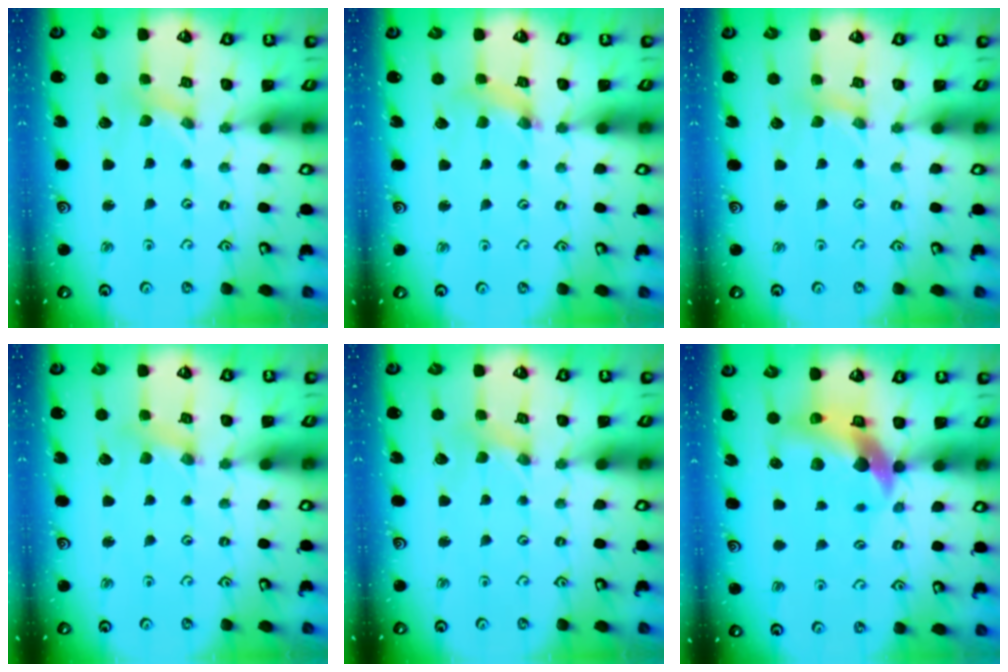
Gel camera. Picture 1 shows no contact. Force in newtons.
{"total": 2.8, "press": 2.8, "slide": 0.4}
{"total": 1.2, "press": 1.2, "slide": 0.1}
{"total": 2.5, "press": 2.5, "slide": 0.3}
{"total": 0.0}
{"total": 12.0, "press": 11.9, "slide": 1.9}